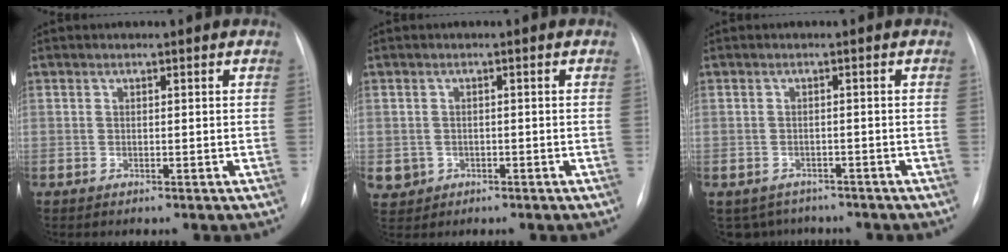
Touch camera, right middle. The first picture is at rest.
{"total": 3.3, "force": [-1.0, 3.1, 0.5], "torque": [-0.009, 0.003, -0.010]}
{"total": 4.9, "force": [-4.1, 2.6, 0.1], "torque": [0.000, 0.003, -0.054]}